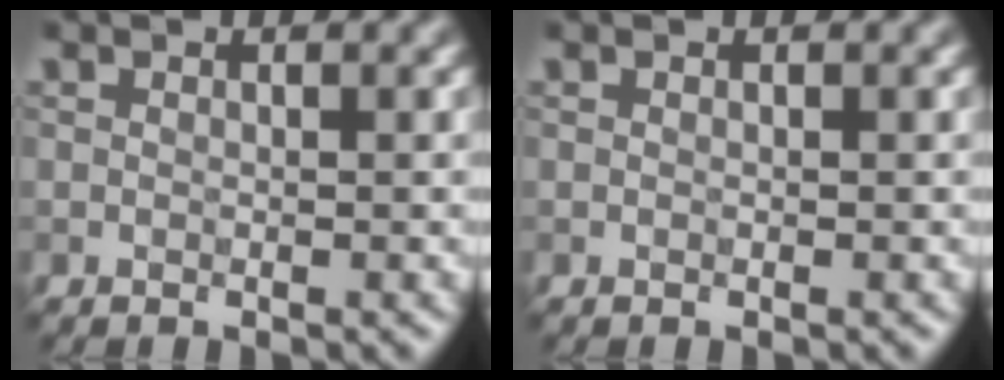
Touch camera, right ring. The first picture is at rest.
{"total": 0.0}